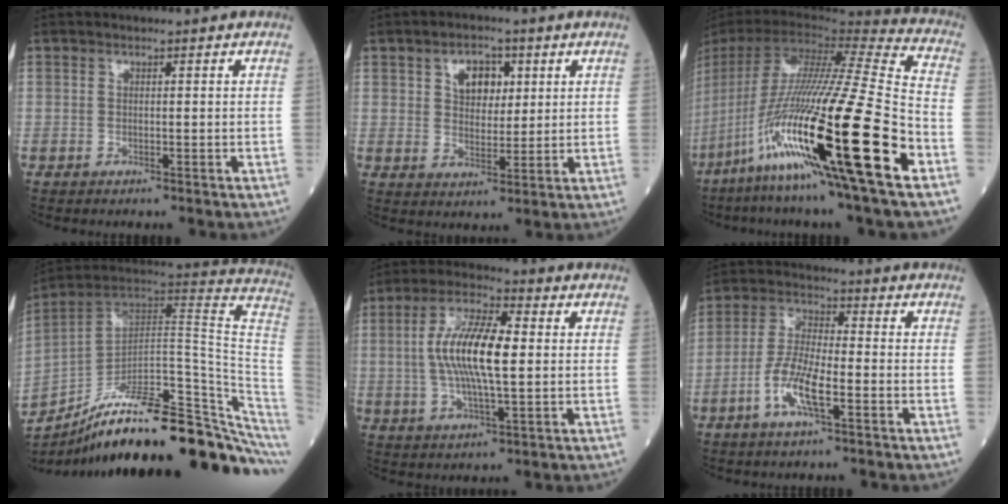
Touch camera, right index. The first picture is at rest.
{"total": 5.5, "force": [2.1, 3.4, 3.7], "torque": [-0.063, 0.009, 0.038]}
{"total": 34.8, "force": [-12.3, 2.3, 32.5], "torque": [-0.591, -0.067, -0.224]}
{"total": 28.8, "force": [-21.2, 3.3, 19.2], "torque": [-0.194, 0.008, -0.315]}
{"total": 11.8, "force": [0.6, 2.7, 11.5], "torque": [-0.231, 0.008, 0.010]}
{"total": 8.1, "force": [-3.4, 1.5, 7.2], "torque": [-0.154, -0.001, -0.068]}